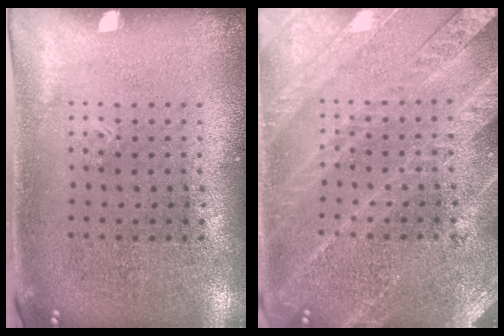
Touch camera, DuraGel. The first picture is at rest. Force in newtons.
{"total": 4.4, "press": 4.3, "slide": 0.7}